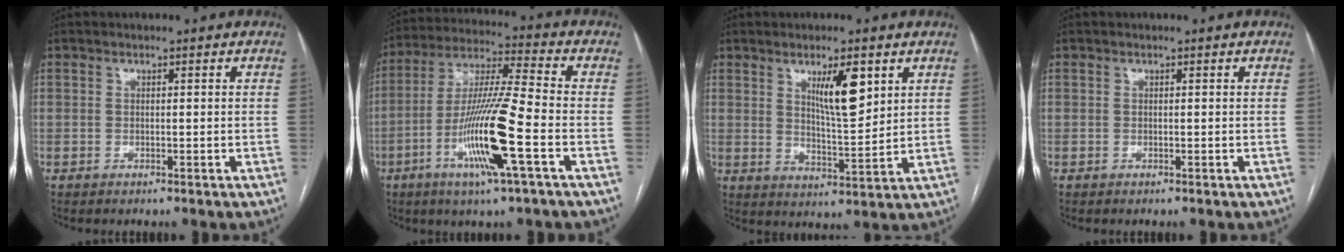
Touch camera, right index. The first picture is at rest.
{"total": 15.1, "force": [-5.3, -0.1, 14.1], "torque": [-0.280, -0.010, -0.103]}
{"total": 7.9, "force": [3.7, 1.5, 6.8], "torque": [-0.116, -0.008, 0.065]}
{"total": 0.0}